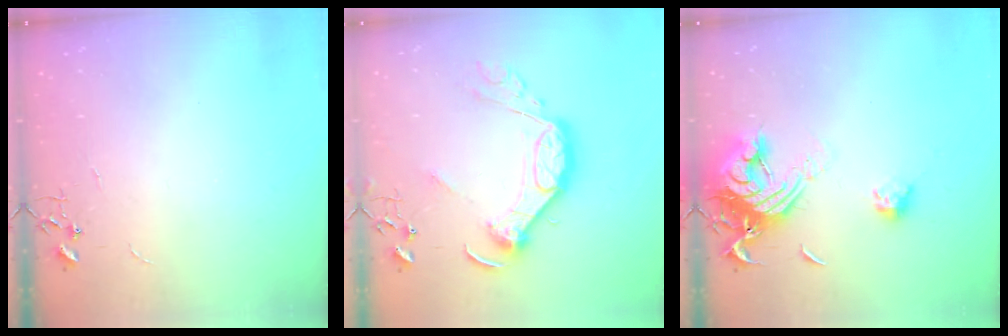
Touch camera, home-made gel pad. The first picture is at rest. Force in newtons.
{"total": 15.8, "press": 15.8, "slide": 0.6}
{"total": 17.6, "press": 17.5, "slide": 1.2}